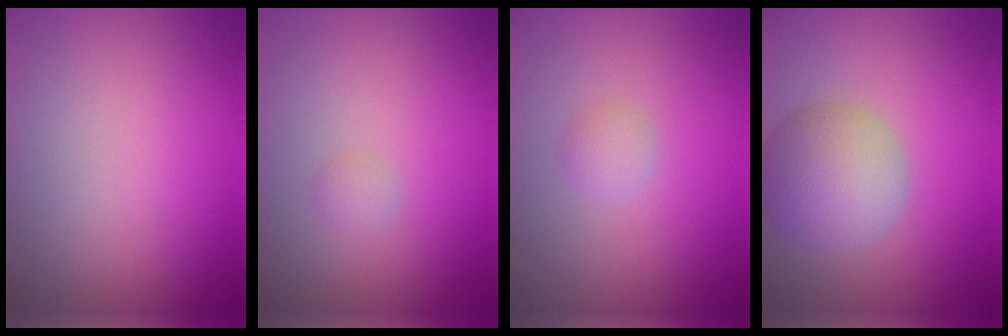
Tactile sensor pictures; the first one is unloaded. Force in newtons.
{"total": 0.7, "press": 0.7, "slide": 0.0}
{"total": 1.2, "press": 1.2, "slide": 0.0}
{"total": 6.0, "press": 6.0, "slide": 0.4}